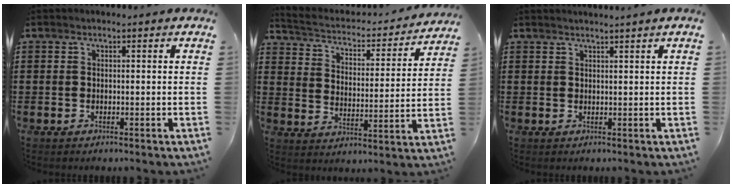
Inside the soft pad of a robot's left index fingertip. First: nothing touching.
{"total": 2.4, "force": [2.3, 0.6, 0.6], "torque": [-0.032, -0.025, 0.028]}
{"total": 1.1, "force": [1.0, -0.4, 0.3], "torque": [-0.004, -0.003, 0.020]}